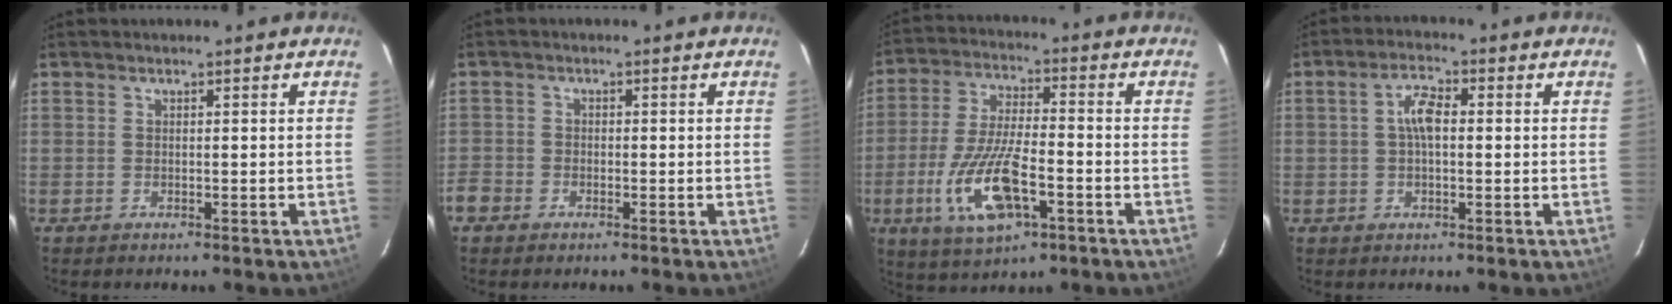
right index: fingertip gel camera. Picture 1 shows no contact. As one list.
[{"total": 3.9, "force": [-2.4, 2.9, 0.7], "torque": [-0.021, 0.000, -0.050]}, {"total": 14.3, "force": [-5.3, 5.4, 12.2], "torque": [-0.262, -0.013, -0.094]}, {"total": 4.5, "force": [0.2, 2.0, 4.0], "torque": [-0.080, 0.013, 0.003]}]